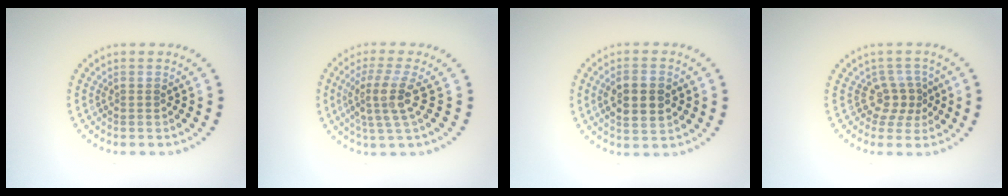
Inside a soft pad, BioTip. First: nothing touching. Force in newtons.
{"total": 3.8, "press": 2.8, "slide": 2.6}
{"total": 3.9, "press": 3.9, "slide": 0.3}
{"total": 2.5, "press": 1.7, "slide": 1.8}